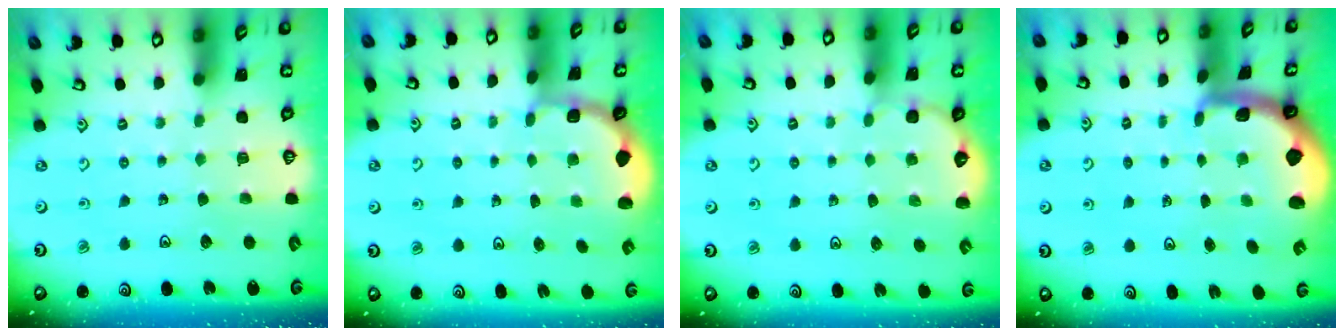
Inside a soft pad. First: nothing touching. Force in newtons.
{"total": 2.0, "press": 1.8, "slide": 0.7}
{"total": 3.0, "press": 2.6, "slide": 1.5}
{"total": 1.9, "press": 1.9, "slide": 0.4}